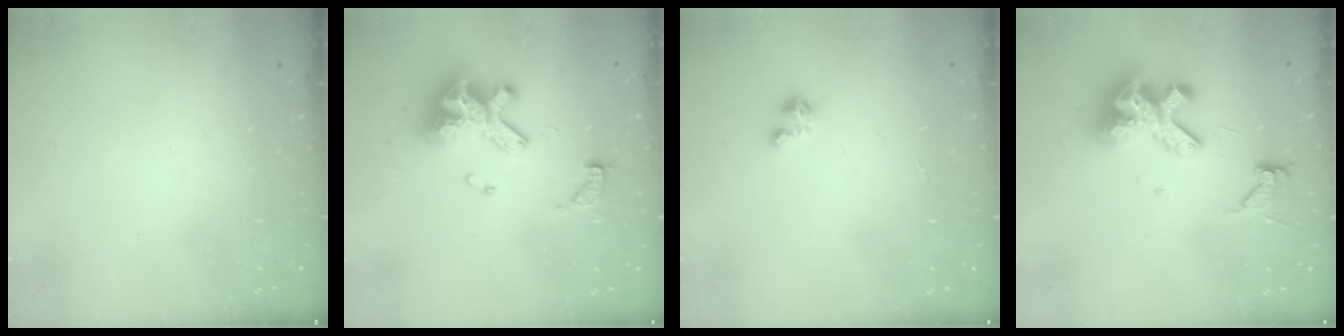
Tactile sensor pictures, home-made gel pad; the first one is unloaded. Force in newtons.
{"total": 13.1, "press": 13.0, "slide": 1.3}
{"total": 1.6, "press": 1.6, "slide": 0.2}
{"total": 12.5, "press": 12.4, "slide": 1.4}